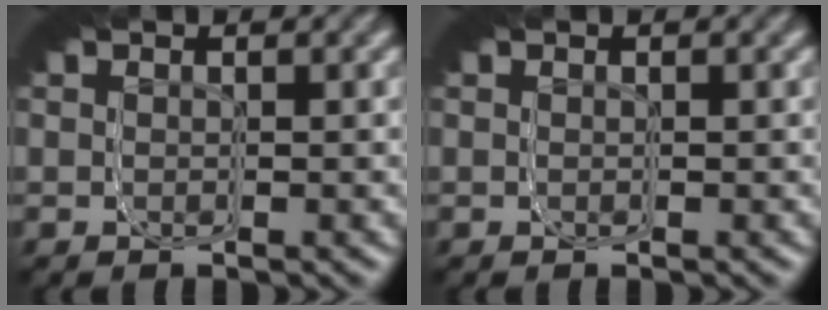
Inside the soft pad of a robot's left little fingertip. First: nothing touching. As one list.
[{"total": 0.0}]